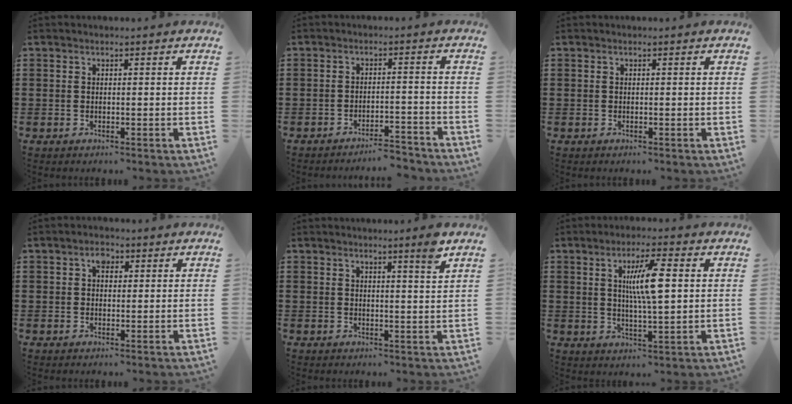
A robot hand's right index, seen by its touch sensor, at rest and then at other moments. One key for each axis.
{"total": 3.4, "fx": -3.4, "fy": 0.0, "fz": 0.6, "tx": -0.015, "ty": -0.001, "tz": -0.071}
{"total": 0.0}
{"total": 2.2, "fx": 0.8, "fy": 1.4, "fz": 1.5, "tx": -0.033, "ty": 0.008, "tz": 0.013}
{"total": 3.3, "fx": 2.3, "fy": -0.4, "fz": 2.3, "tx": -0.041, "ty": -0.006, "tz": 0.038}
{"total": 7.5, "fx": 1.5, "fy": 1.3, "fz": 7.2, "tx": -0.139, "ty": 0.005, "tz": 0.021}